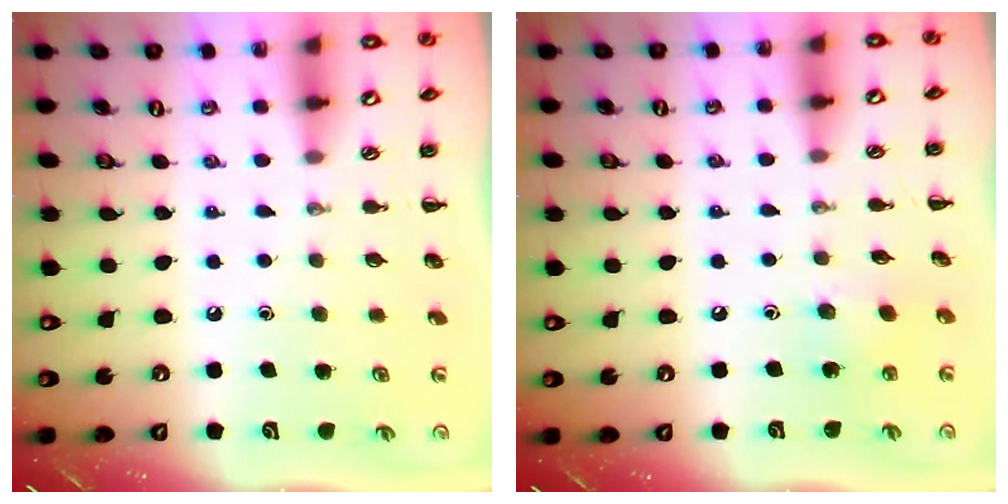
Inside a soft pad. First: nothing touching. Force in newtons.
{"total": 3.8, "press": 3.8, "slide": 0.5}